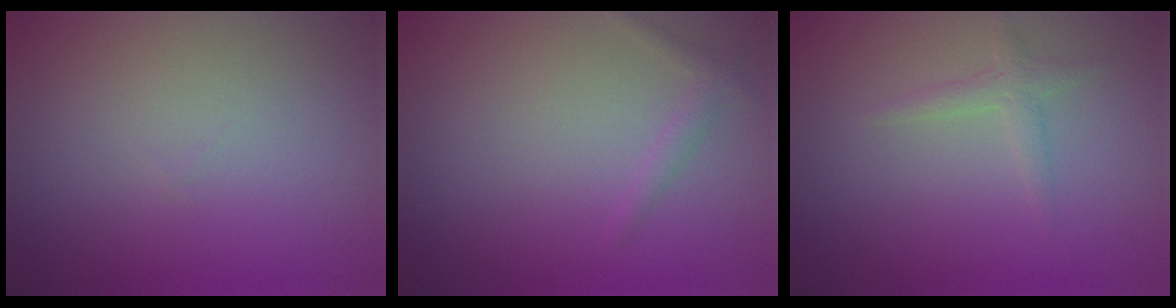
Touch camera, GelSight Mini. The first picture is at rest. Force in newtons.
{"total": 1.1, "press": 1.1, "slide": 0.0}
{"total": 1.5, "press": 1.5, "slide": 0.0}